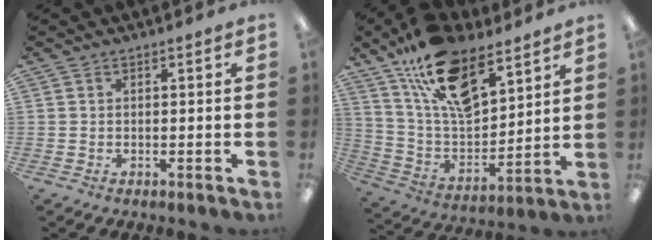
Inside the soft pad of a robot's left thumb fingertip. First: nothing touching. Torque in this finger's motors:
{"motor_torque": [1.91, 1.91, 1.47, -1.29, 0.17]}